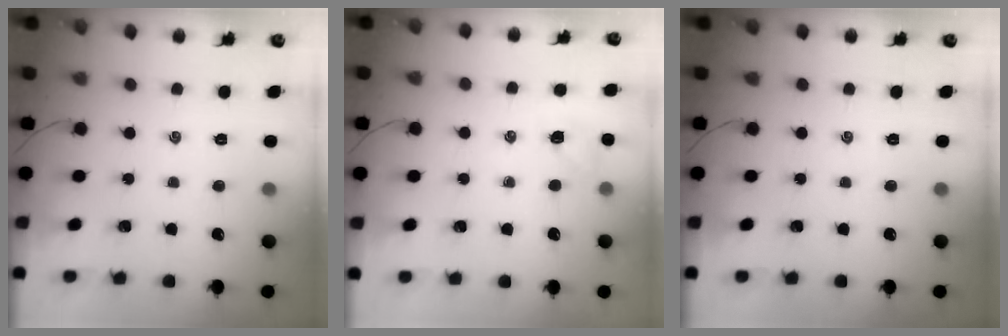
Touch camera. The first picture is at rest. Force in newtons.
{"total": 4.8, "press": 4.6, "slide": 1.3}
{"total": 0.0}